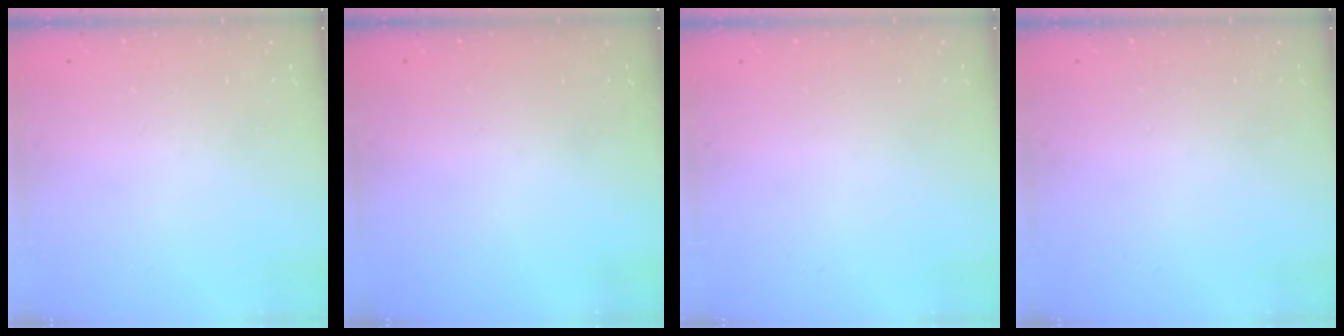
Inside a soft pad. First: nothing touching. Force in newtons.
{"total": 0.0}
{"total": 0.0}
{"total": 0.0}